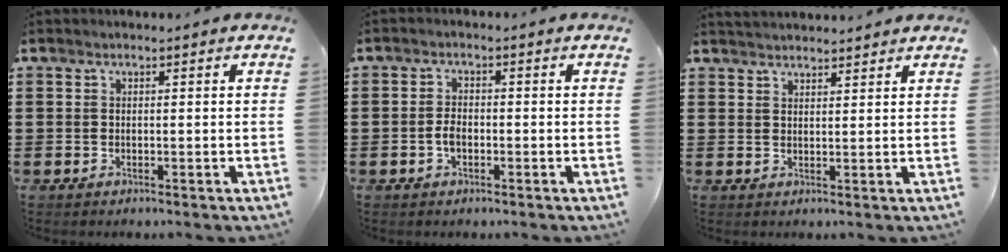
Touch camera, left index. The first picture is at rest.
{"total": 2.5, "force": [-0.8, 1.4, 1.9], "torque": [-0.046, 0.001, -0.018]}
{"total": 2.1, "force": [2.1, 0.0, -0.1], "torque": [-0.003, -0.001, 0.042]}